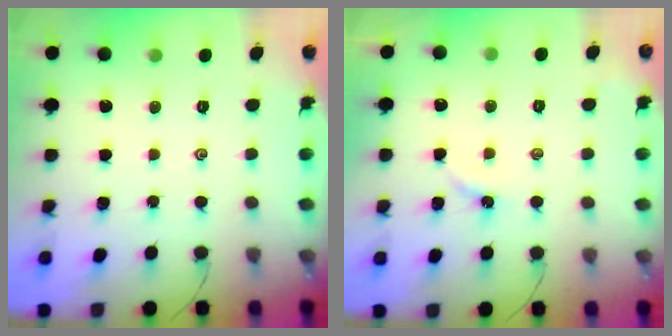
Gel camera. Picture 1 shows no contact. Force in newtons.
{"total": 2.5, "press": 2.5, "slide": 0.4}